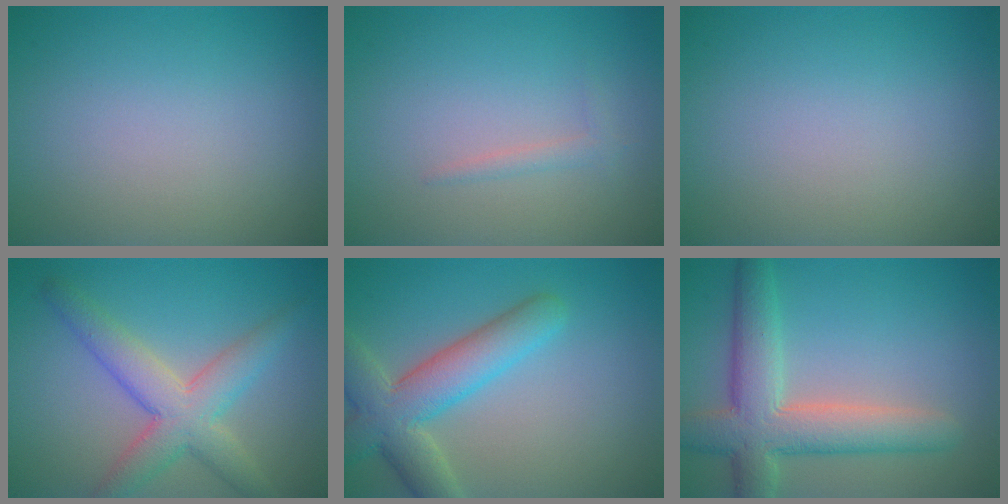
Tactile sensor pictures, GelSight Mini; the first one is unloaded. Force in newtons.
{"total": 1.0, "press": 1.0, "slide": 0.1}
{"total": 0.0}
{"total": 5.4, "press": 5.4, "slide": 0.3}
{"total": 6.3, "press": 6.3, "slide": 0.3}
{"total": 6.9, "press": 6.9, "slide": 0.7}